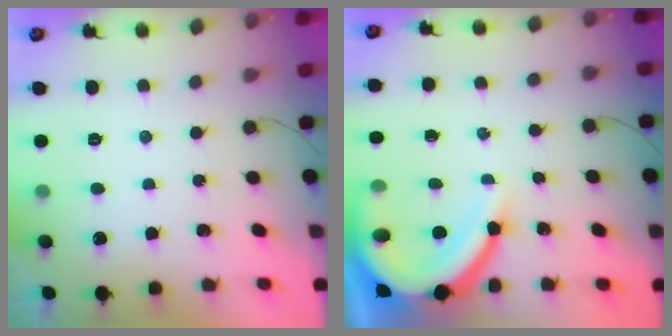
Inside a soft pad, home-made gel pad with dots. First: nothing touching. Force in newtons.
{"total": 14.0, "press": 13.9, "slide": 1.3}